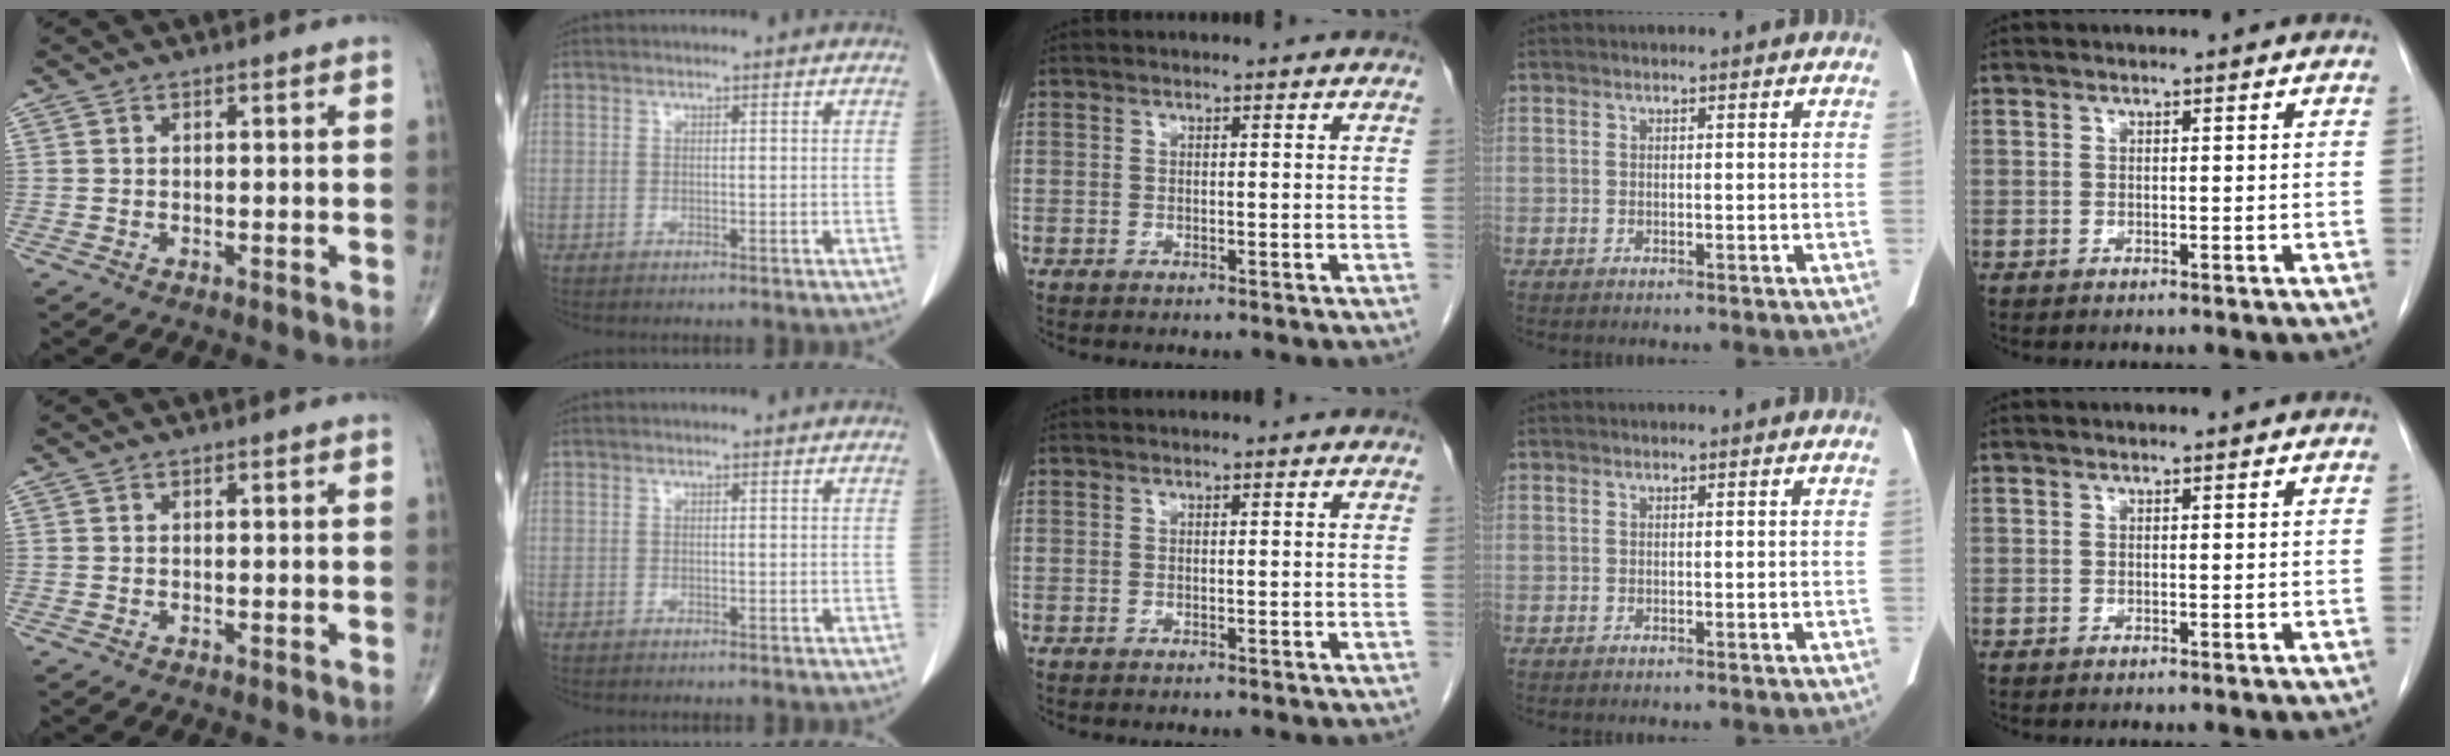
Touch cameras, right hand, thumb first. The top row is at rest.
{}